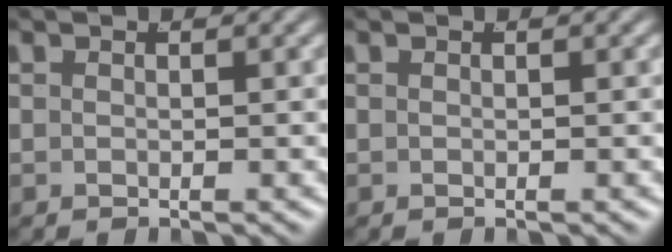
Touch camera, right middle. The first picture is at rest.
{"total": 0.0}